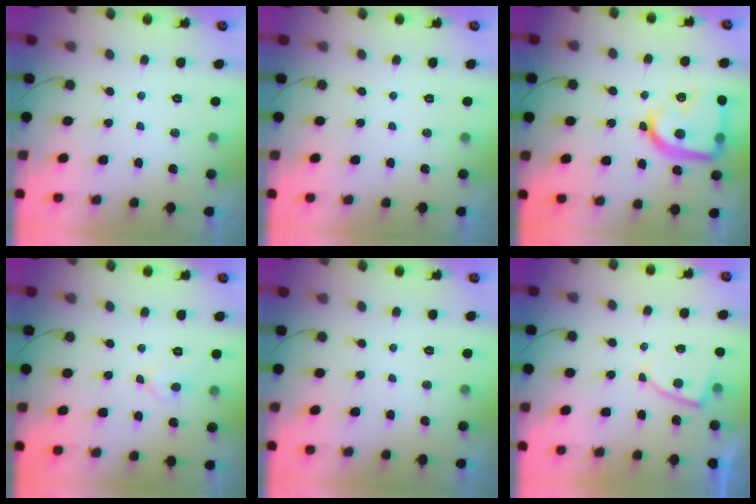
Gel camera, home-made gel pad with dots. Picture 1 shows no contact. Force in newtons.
{"total": 0.0}
{"total": 20.3, "press": 20.3, "slide": 1.9}
{"total": 5.3, "press": 5.3, "slide": 0.4}
{"total": 0.0}
{"total": 4.7, "press": 4.7, "slide": 0.5}